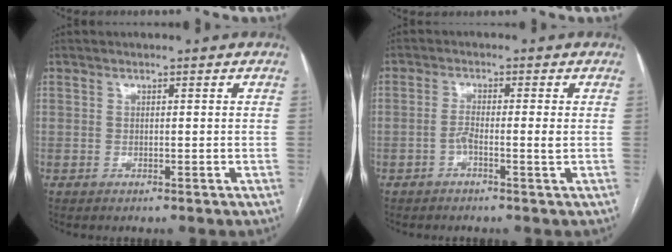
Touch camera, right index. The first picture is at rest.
{"total": 2.5, "force": [-0.8, -0.1, 2.4], "torque": [-0.046, 0.003, -0.016]}